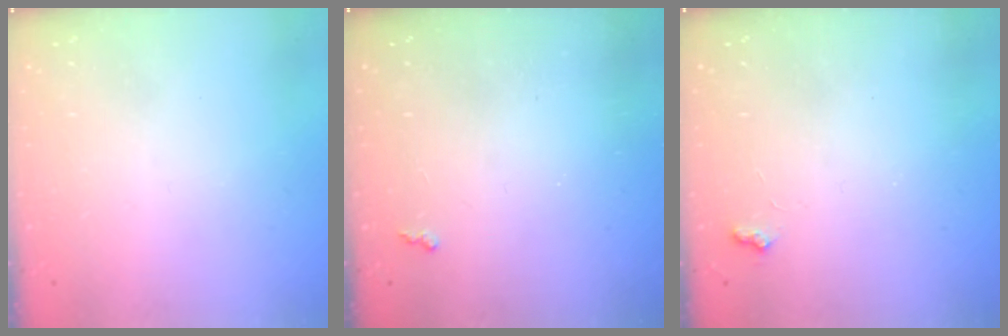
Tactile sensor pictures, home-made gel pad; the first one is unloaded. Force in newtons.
{"total": 1.9, "press": 1.9, "slide": 0.5}
{"total": 3.4, "press": 3.4, "slide": 0.5}